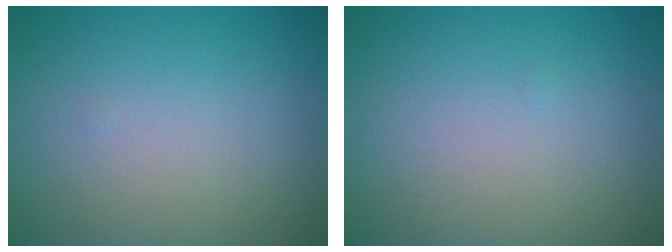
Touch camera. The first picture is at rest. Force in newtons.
{"total": 0.0}